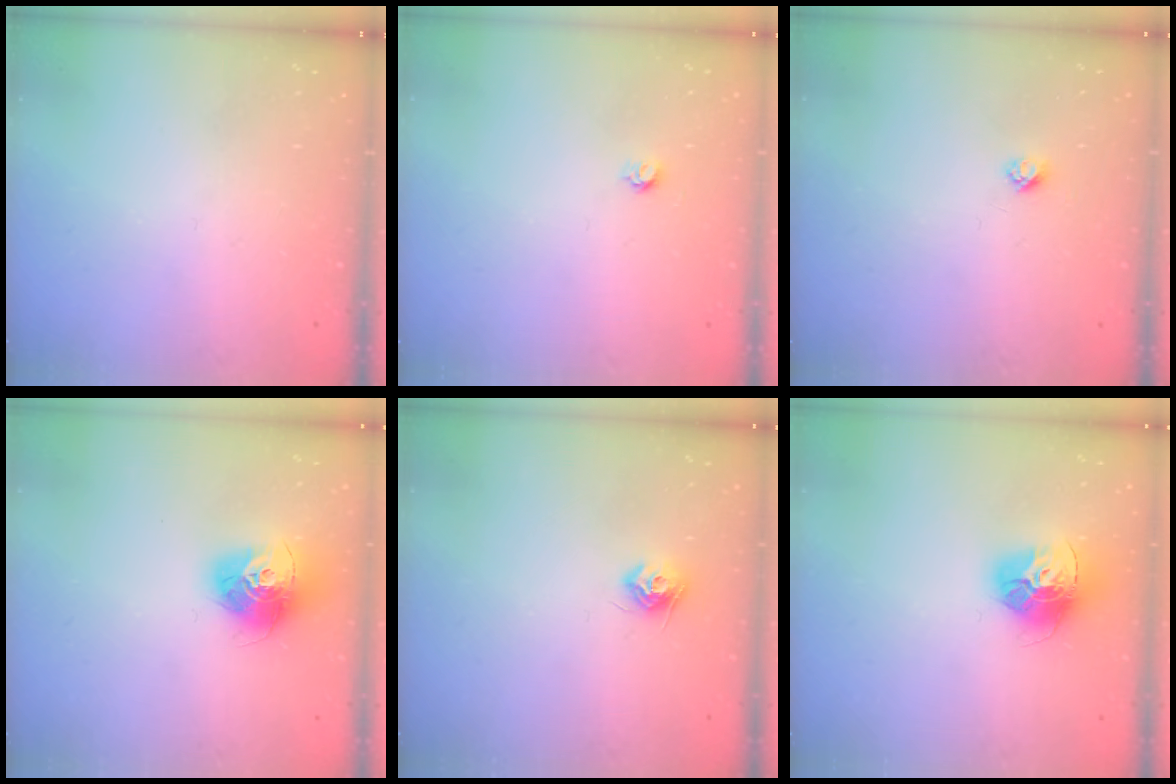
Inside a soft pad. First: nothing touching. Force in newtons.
{"total": 3.4, "press": 3.4, "slide": 0.2}
{"total": 2.7, "press": 2.6, "slide": 0.3}
{"total": 14.1, "press": 14.1, "slide": 1.3}
{"total": 8.1, "press": 8.1, "slide": 0.2}
{"total": 14.8, "press": 14.8, "slide": 1.6}